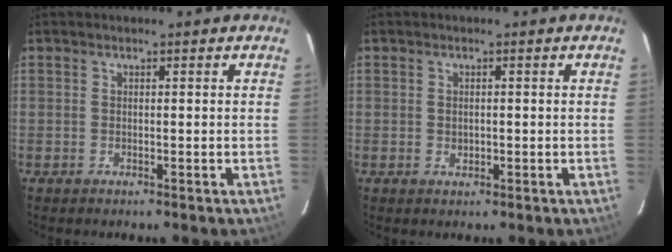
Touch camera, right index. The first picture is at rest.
{"total": 1.3, "force": [0.0, 1.0, 0.9], "torque": [-0.013, 0.002, 0.001]}